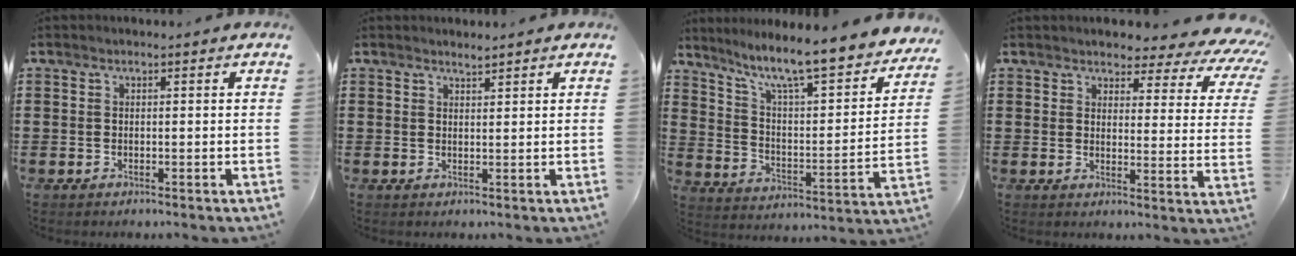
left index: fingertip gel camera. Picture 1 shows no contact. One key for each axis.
{"total": 1.4, "fx": 1.4, "fy": 0.1, "fz": 0.2, "tx": -0.006, "ty": 0.000, "tz": 0.027}
{"total": 8.7, "fx": 7.3, "fy": 0.1, "fz": 4.8, "tx": -0.115, "ty": -0.064, "tz": 0.115}
{"total": 3.7, "fx": 3.4, "fy": 0.9, "fz": 1.3, "tx": -0.039, "ty": -0.027, "tz": 0.052}